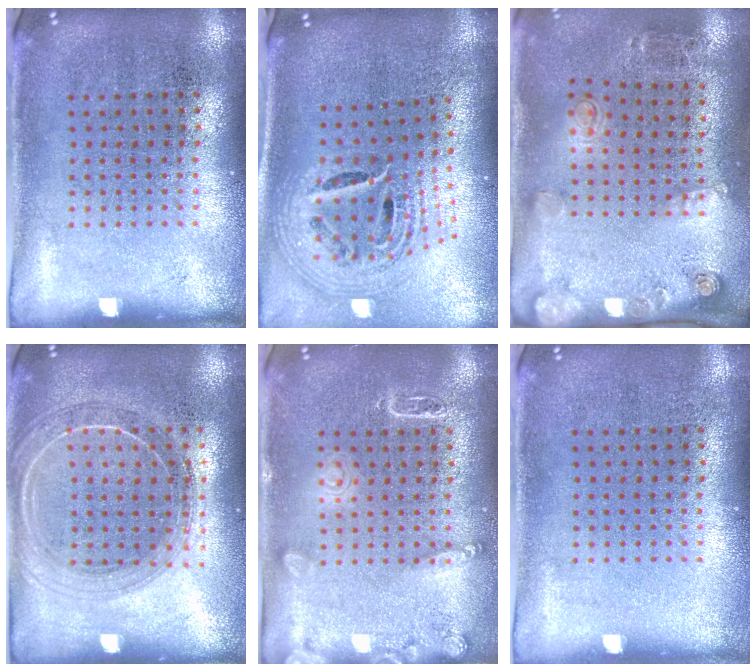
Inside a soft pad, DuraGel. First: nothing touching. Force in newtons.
{"total": 2.6, "press": 1.8, "slide": 1.9}
{"total": 2.1, "press": 1.3, "slide": 1.6}
{"total": 1.7, "press": 1.6, "slide": 0.6}
{"total": 2.3, "press": 2.2, "slide": 0.3}
{"total": 0.0}